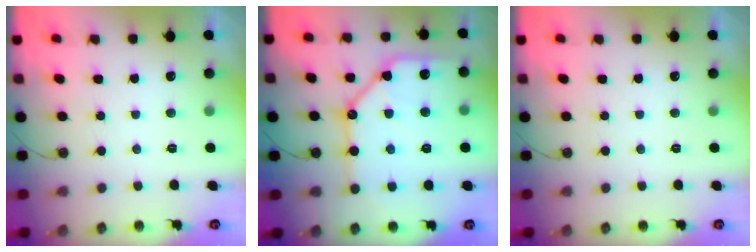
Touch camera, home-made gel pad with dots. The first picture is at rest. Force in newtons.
{"total": 16.8, "press": 16.7, "slide": 1.9}
{"total": 0.0}